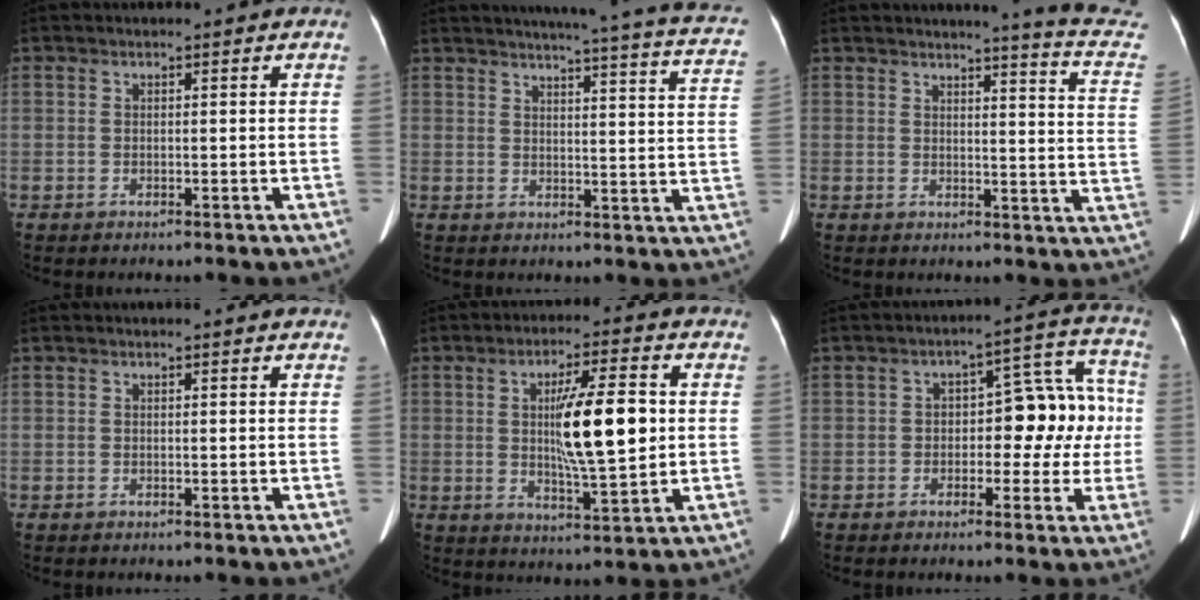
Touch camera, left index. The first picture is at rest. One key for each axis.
{"total": 22.2, "fx": 19.2, "fy": 0.7, "fz": 11.2, "tx": -0.145, "ty": -0.042, "tz": 0.210}
{"total": 11.8, "fx": 10.9, "fy": -1.3, "fz": 4.2, "tx": -0.045, "ty": -0.088, "tz": 0.097}
{"total": 1.7, "fx": 1.6, "fy": 0.1, "fz": 0.5, "tx": -0.013, "ty": 0.006, "tz": 0.011}
{"total": 11.4, "fx": 1.2, "fy": 1.4, "fz": 11.2, "tx": -0.189, "ty": -0.004, "tz": 0.023}
{"total": 9.7, "fx": -0.5, "fy": 4.8, "fz": 8.4, "tx": -0.100, "ty": 0.050, "tz": -0.003}